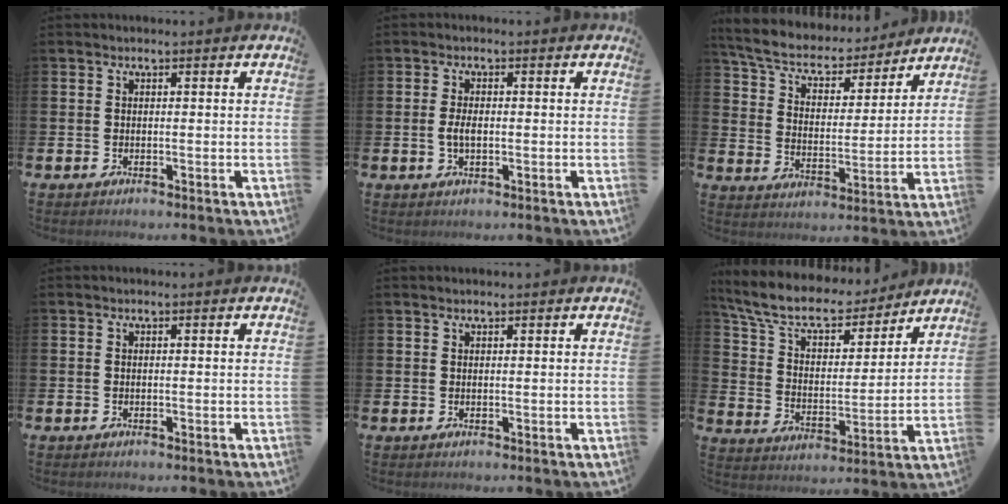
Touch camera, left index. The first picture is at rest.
{"total": 2.4, "force": [-0.1, 1.1, 2.1], "torque": [-0.040, 0.003, -0.004]}
{"total": 7.3, "force": [6.6, 2.3, 2.1], "torque": [-0.079, -0.046, 0.114]}
{"total": 0.0}
{"total": 0.7, "force": [0.7, 0.1, 0.1], "torque": [-0.001, 0.001, 0.013]}
{"total": 9.8, "force": [8.5, 3.4, 3.5], "torque": [-0.105, -0.053, 0.148]}